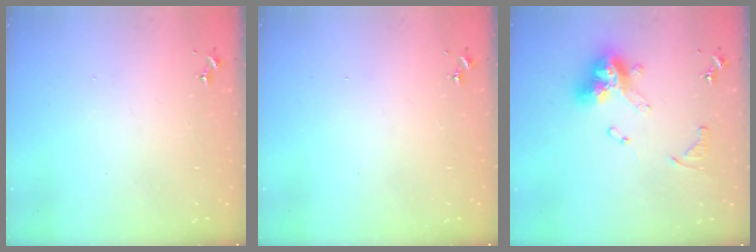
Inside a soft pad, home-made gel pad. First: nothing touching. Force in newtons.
{"total": 0.0}
{"total": 14.6, "press": 14.5, "slide": 1.6}